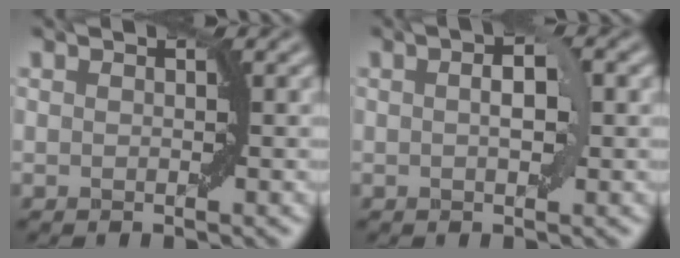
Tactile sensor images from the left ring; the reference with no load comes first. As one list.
[{"total": 2.9, "force": [0.4, 1.0, 2.6], "torque": [-0.040, 0.005, 0.006]}]